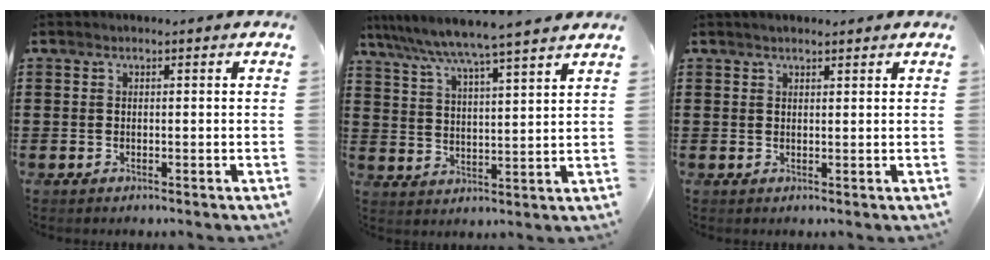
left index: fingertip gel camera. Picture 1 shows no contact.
{"total": 6.1, "force": [5.4, -1.1, 2.5], "torque": [-0.072, -0.040, 0.088]}
{"total": 1.3, "force": [1.2, 0.2, 0.5], "torque": [-0.011, 0.002, 0.022]}